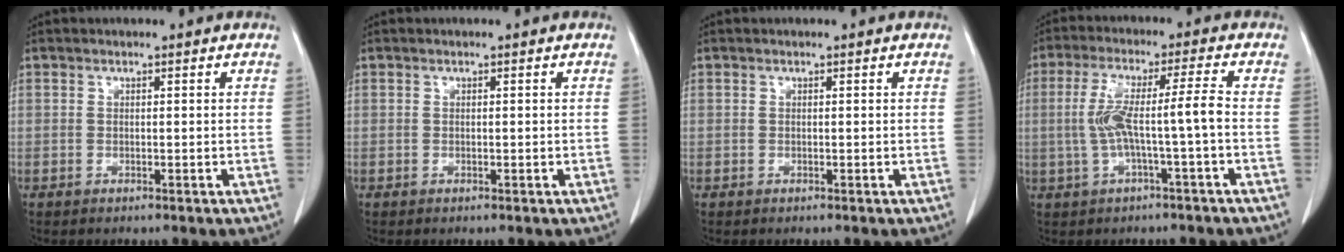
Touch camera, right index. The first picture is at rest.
{"total": 0.0}
{"total": 0.0}
{"total": 7.6, "force": [-1.0, -0.5, 7.5], "torque": [-0.151, 0.023, -0.012]}